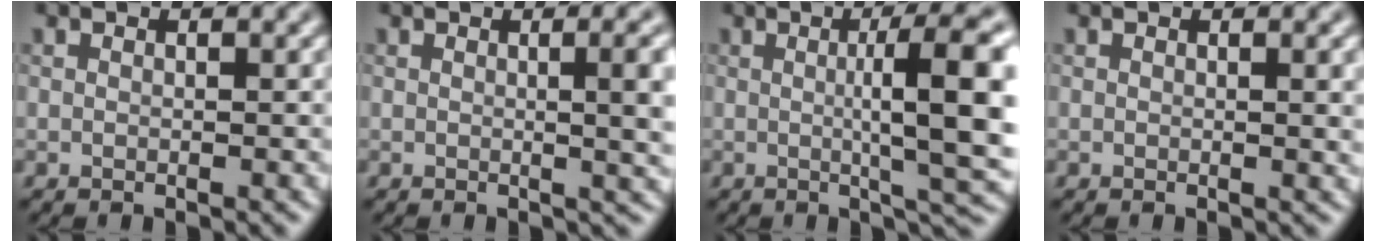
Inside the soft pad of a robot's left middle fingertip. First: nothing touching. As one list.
[{"total": 5.0, "force": [0.4, 1.6, 4.7], "torque": [-0.045, 0.010, 0.004]}, {"total": 9.3, "force": [0.6, 1.8, 9.1], "torque": [-0.117, 0.007, 0.009]}, {"total": 1.7, "force": [0.3, 0.5, 1.6], "torque": [-0.015, 0.001, 0.002]}]